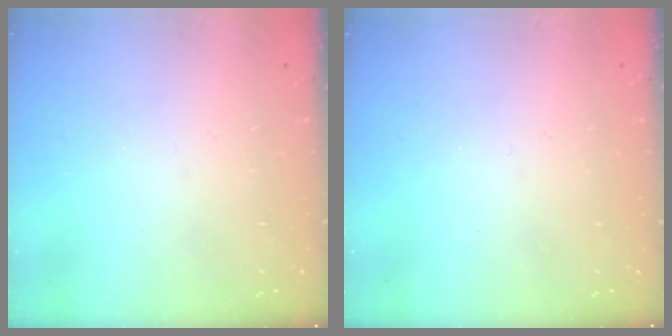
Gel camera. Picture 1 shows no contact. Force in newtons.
{"total": 0.0}